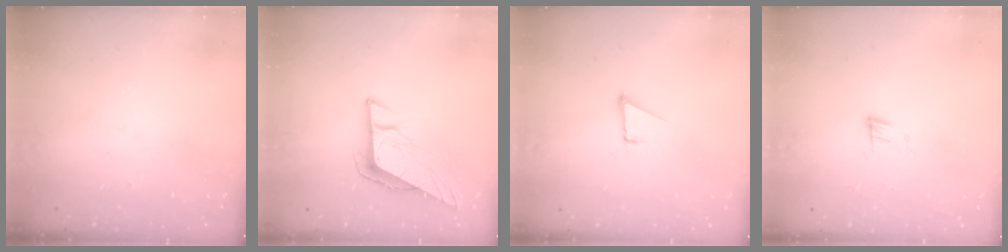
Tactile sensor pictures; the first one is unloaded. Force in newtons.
{"total": 10.2, "press": 10.0, "slide": 1.6}
{"total": 1.7, "press": 1.7, "slide": 0.1}
{"total": 5.1, "press": 5.1, "slide": 0.5}